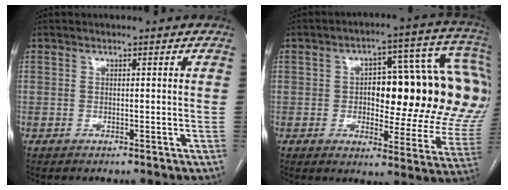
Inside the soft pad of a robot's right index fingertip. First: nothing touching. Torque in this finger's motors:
{"motor_torque": [0.81, 0.15, 0.40, 0.11]}